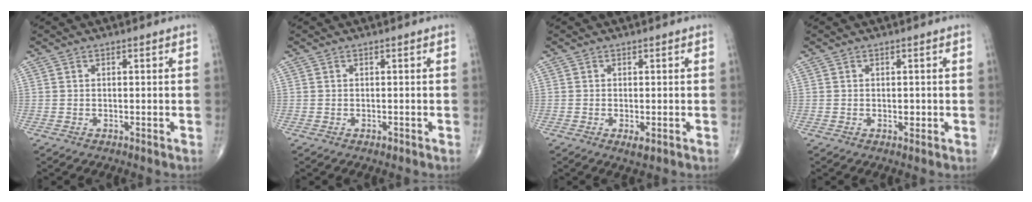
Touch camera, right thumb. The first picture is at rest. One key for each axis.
{"total": 0.5, "fx": -0.3, "fy": 0.3, "fz": 0.3, "tx": -0.001, "ty": 0.000, "tz": -0.006}
{"total": 1.8, "fx": -0.6, "fy": 0.6, "fz": 1.6, "tx": -0.025, "ty": -0.004, "tz": -0.009}
{"total": 1.2, "fx": -0.2, "fy": 0.7, "fz": 0.9, "tx": -0.005, "ty": 0.000, "tz": -0.003}